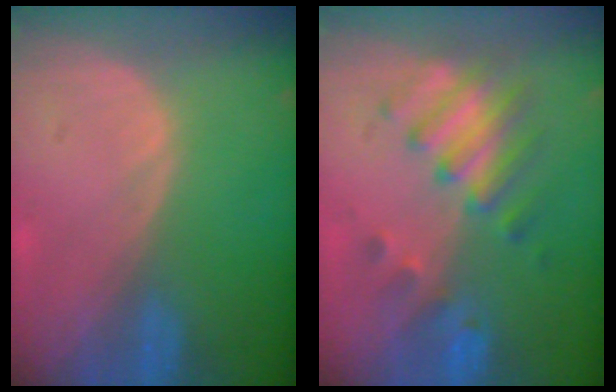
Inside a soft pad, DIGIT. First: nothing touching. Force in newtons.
{"total": 7.1, "press": 6.8, "slide": 2.0}